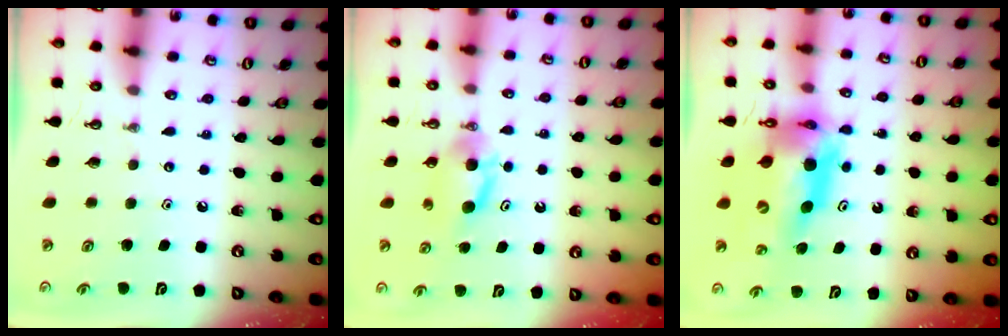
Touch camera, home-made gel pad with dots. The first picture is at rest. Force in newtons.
{"total": 5.3, "press": 5.2, "slide": 0.5}
{"total": 13.8, "press": 13.8, "slide": 1.2}